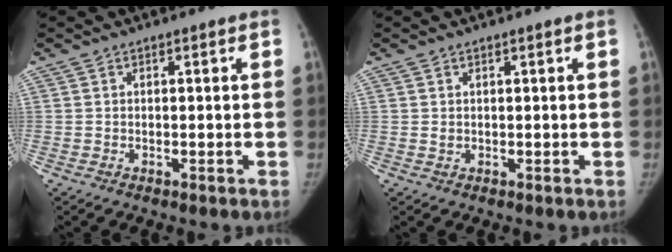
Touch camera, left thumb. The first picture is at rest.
{"total": 0.9, "force": [0.4, 0.6, 0.5], "torque": [-0.005, -0.004, 0.009]}